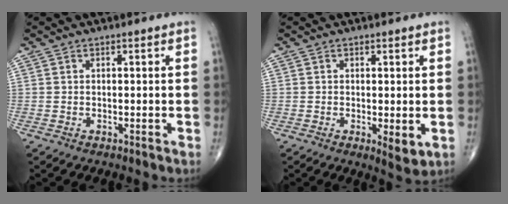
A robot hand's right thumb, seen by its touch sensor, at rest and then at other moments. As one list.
[{"total": 3.5, "force": [-0.5, 1.2, 3.2], "torque": [-0.050, -0.013, -0.007]}]